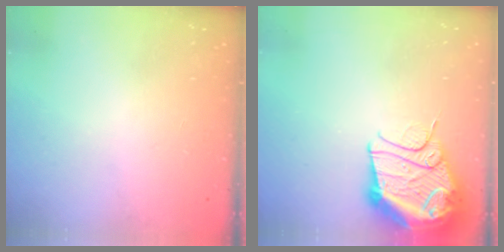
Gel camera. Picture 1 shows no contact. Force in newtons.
{"total": 17.5, "press": 17.4, "slide": 1.9}